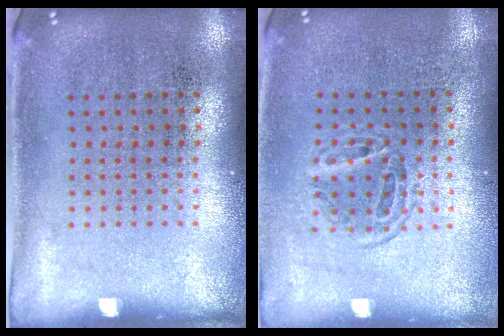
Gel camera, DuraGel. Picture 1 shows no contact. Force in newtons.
{"total": 1.3, "press": 1.1, "slide": 0.7}